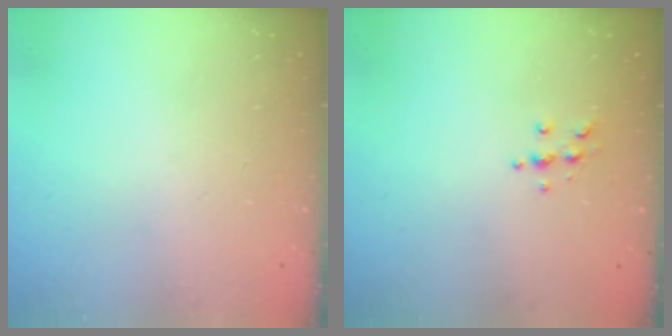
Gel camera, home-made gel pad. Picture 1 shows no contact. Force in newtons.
{"total": 5.1, "press": 5.1, "slide": 0.3}